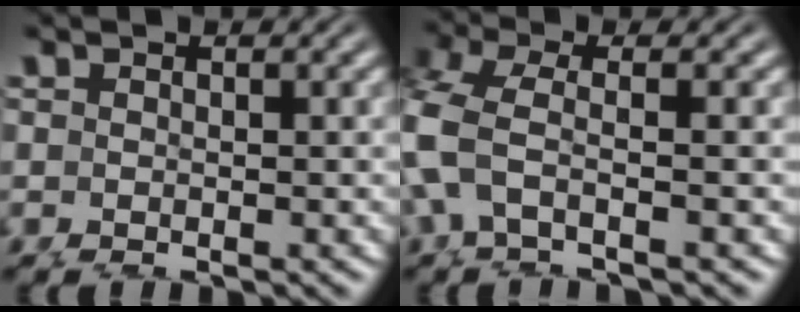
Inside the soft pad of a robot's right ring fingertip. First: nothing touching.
{"total": 4.7, "force": [0.5, 3.4, 3.2], "torque": [-0.110, -0.022, 0.016]}